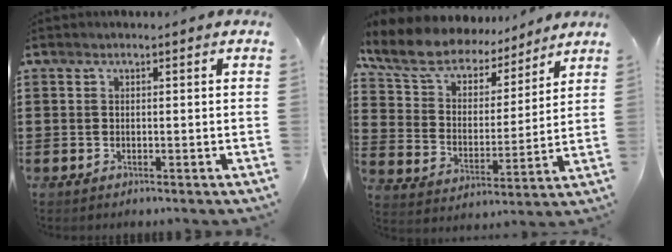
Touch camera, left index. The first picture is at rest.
{"total": 8.5, "force": [7.6, 2.9, 2.3], "torque": [-0.086, -0.045, 0.137]}